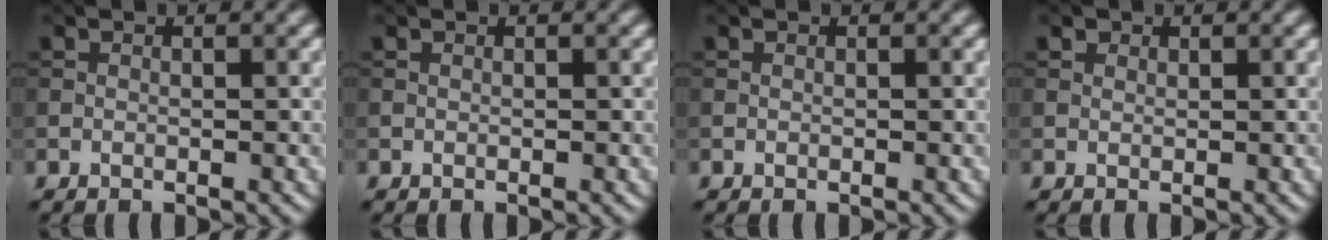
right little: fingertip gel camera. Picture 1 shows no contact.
{"total": 0.0}
{"total": 0.0}
{"total": 1.6, "force": [-0.4, -1.0, -1.2], "torque": [0.000, -0.009, 0.024]}